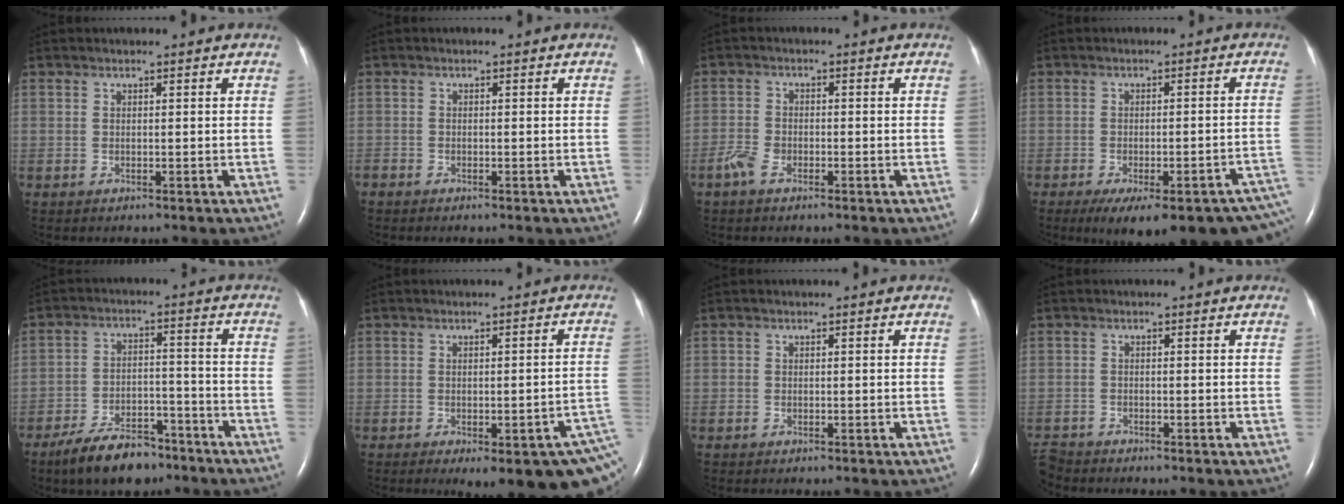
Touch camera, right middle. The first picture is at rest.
{"total": 0.8, "force": [-0.7, 0.3, 0.1], "torque": [-0.005, 0.000, -0.015]}
{"total": 2.8, "force": [-1.8, 1.3, 1.7], "torque": [-0.045, 0.001, -0.038]}
{"total": 19.8, "force": [-14.6, 4.1, 12.7], "torque": [-0.110, -0.006, -0.173]}
{"total": 10.0, "force": [-7.7, 3.8, 5.1], "torque": [-0.097, -0.005, -0.133]}
{"total": 13.7, "force": [-7.8, 3.6, 10.6], "torque": [-0.075, 0.002, -0.084]}
{"total": 0.6, "force": [-0.3, 0.6, 0.0], "torque": [0.001, 0.006, -0.008]}
{"total": 2.9, "force": [-2.8, 0.8, 0.0], "torque": [-0.002, -0.010, -0.051]}